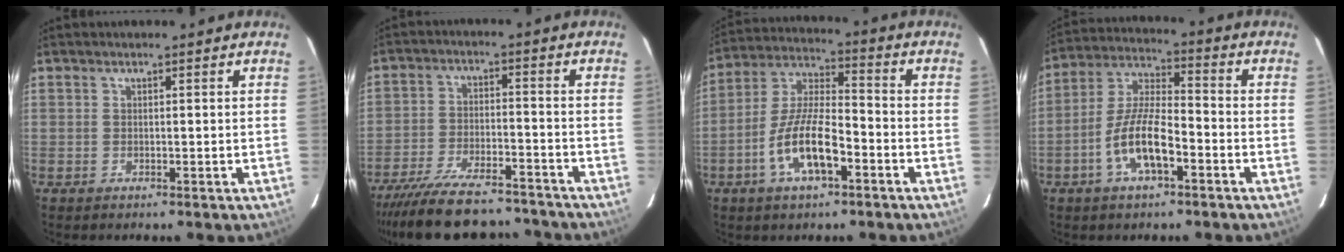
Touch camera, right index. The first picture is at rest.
{"total": 19.9, "force": [-17.3, 5.8, 7.8], "torque": [-0.168, -0.010, -0.255]}
{"total": 12.5, "force": [-5.5, 4.3, 10.4], "torque": [-0.214, 0.002, -0.101]}
{"total": 11.0, "force": [-4.8, 3.6, 9.2], "torque": [-0.195, 0.004, -0.090]}